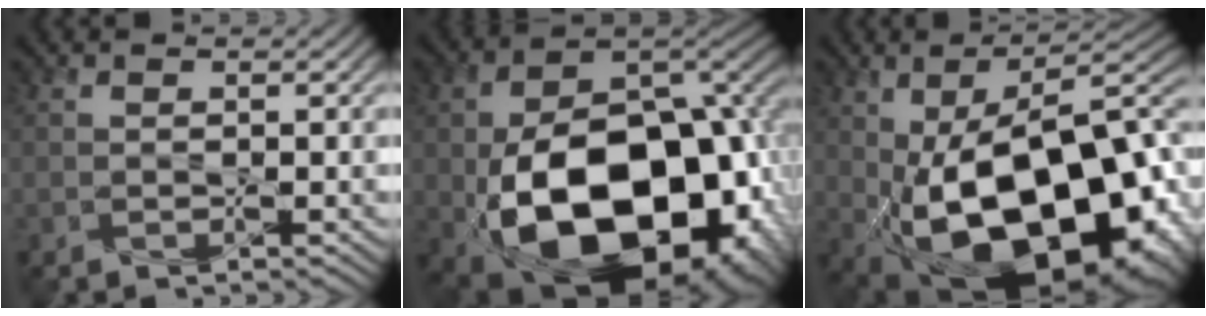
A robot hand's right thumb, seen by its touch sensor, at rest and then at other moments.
{"total": 22.1, "force": [-7.2, 14.1, 15.4], "torque": [-0.275, -0.054, -0.078]}
{"total": 21.5, "force": [-4.1, 11.3, 17.8], "torque": [-0.271, -0.028, -0.047]}